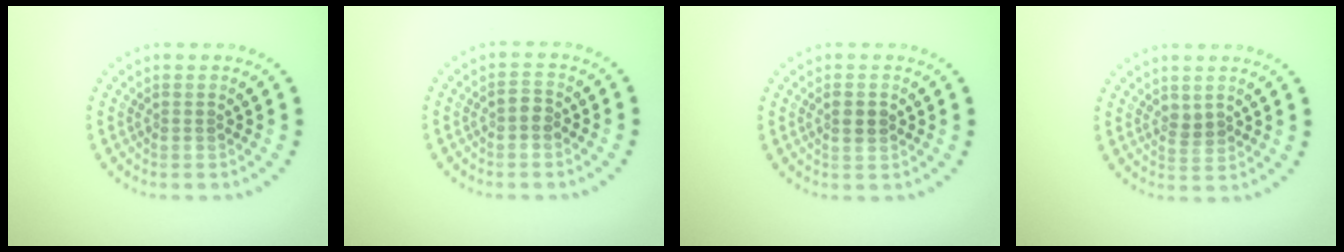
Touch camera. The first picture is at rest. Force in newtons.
{"total": 1.4, "press": 1.4, "slide": 0.3}
{"total": 1.6, "press": 1.6, "slide": 0.2}
{"total": 1.1, "press": 1.1, "slide": 0.4}